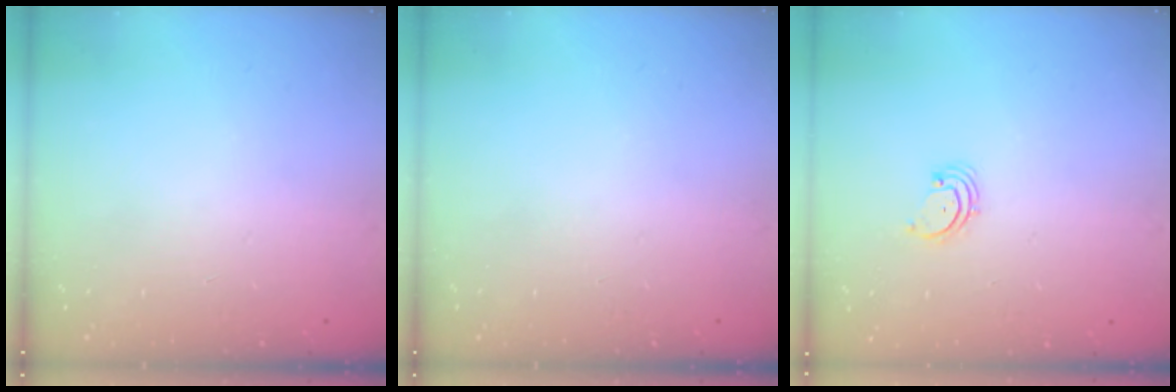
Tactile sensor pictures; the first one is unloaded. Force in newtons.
{"total": 0.0}
{"total": 1.7, "press": 1.6, "slide": 0.2}